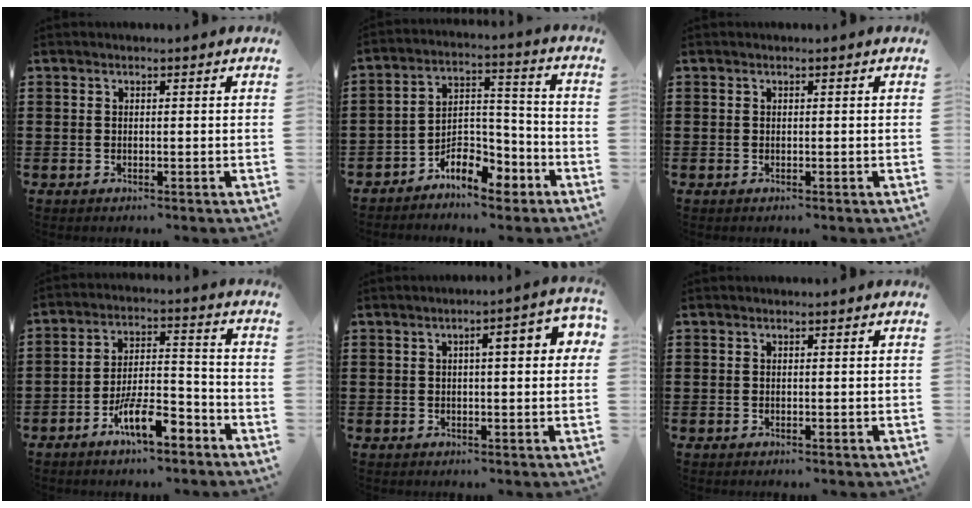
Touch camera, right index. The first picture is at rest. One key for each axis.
{"total": 7.4, "fx": -5.6, "fy": 3.3, "fz": 3.5, "tx": -0.063, "ty": 0.015, "tz": -0.103}
{"total": 0.0}
{"total": 9.3, "fx": -6.0, "fy": 2.7, "fz": 6.5, "tx": -0.126, "ty": 0.007, "tz": -0.109}
{"total": 4.7, "fx": 0.9, "fy": 1.0, "fz": 4.5, "tx": -0.061, "ty": 0.000, "tz": 0.005}
{"total": 0.0}